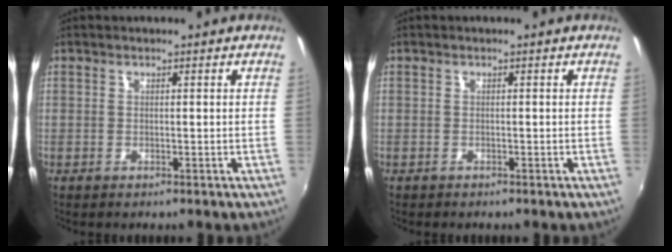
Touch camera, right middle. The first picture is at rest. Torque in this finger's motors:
{"motor_torque": [-0.09, -0.05, 0.08, 0.01]}